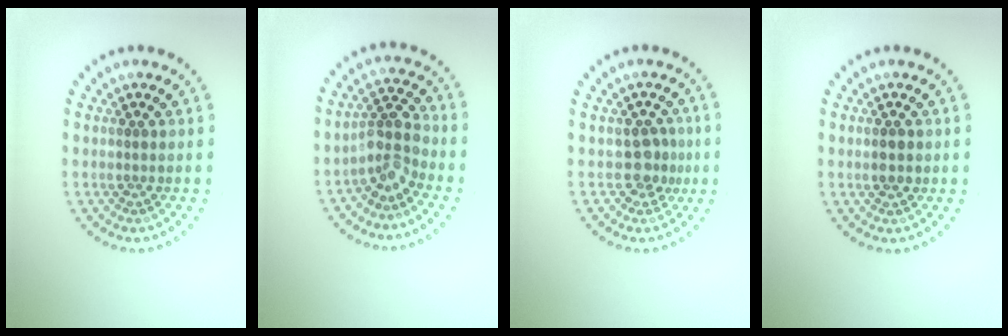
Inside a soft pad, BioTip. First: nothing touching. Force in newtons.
{"total": 3.0, "press": 2.2, "slide": 2.1}
{"total": 2.0, "press": 1.6, "slide": 1.1}
{"total": 1.4, "press": 1.4, "slide": 0.1}